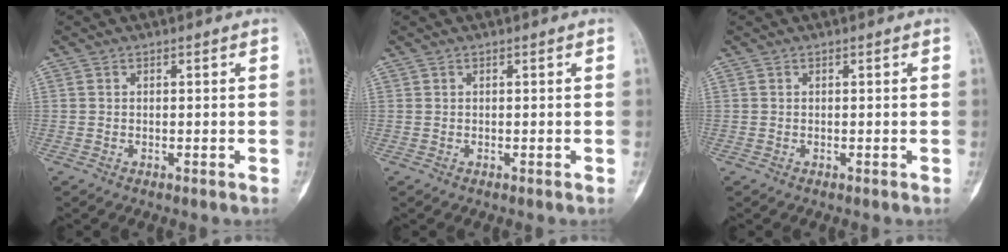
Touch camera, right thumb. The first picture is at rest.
{"total": 0.0}
{"total": 0.0}